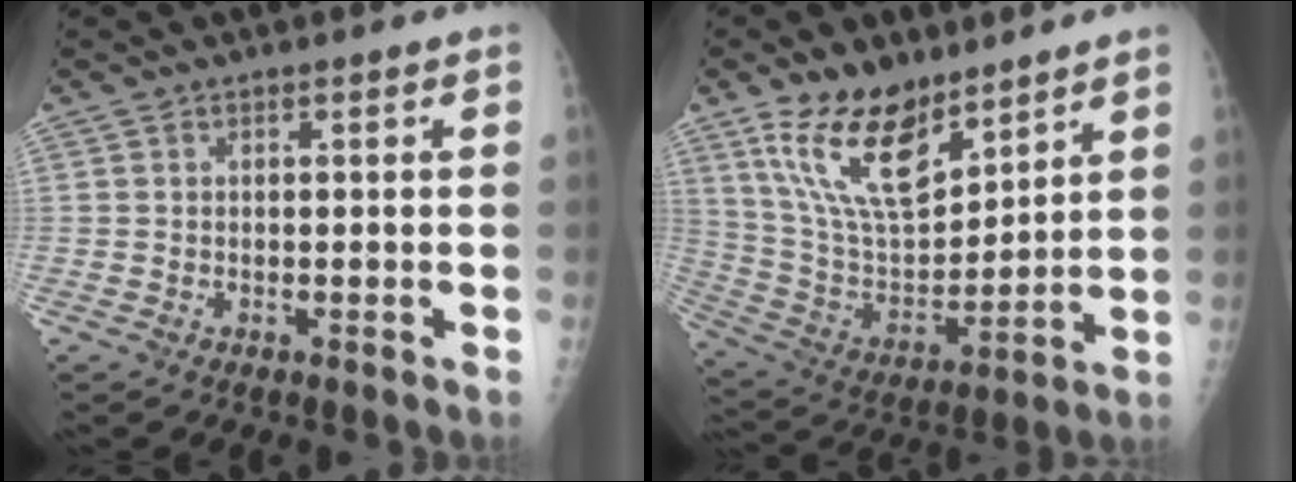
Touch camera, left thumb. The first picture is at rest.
{"total": 16.9, "force": [11.0, 7.8, 10.1], "torque": [-0.146, -0.061, 0.223]}